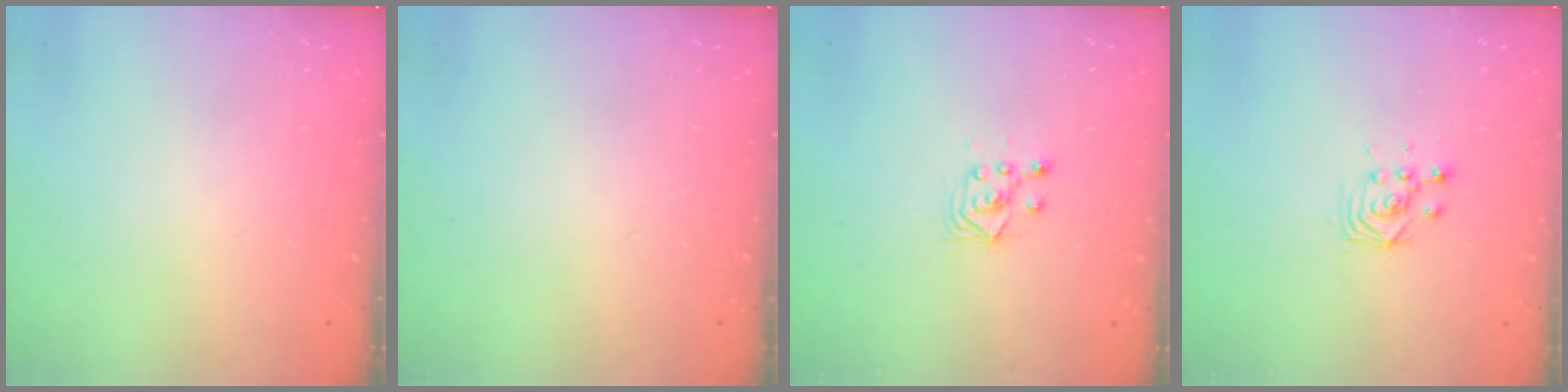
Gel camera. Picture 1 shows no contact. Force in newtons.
{"total": 0.0}
{"total": 3.5, "press": 3.2, "slide": 1.3}
{"total": 3.0, "press": 2.9, "slide": 0.3}